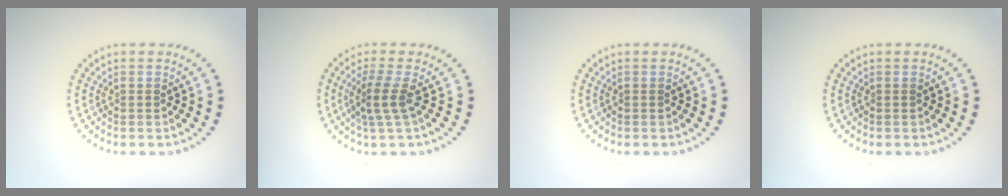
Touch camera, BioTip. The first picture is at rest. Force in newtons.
{"total": 2.6, "press": 1.9, "slide": 1.7}
{"total": 0.0}
{"total": 0.0}